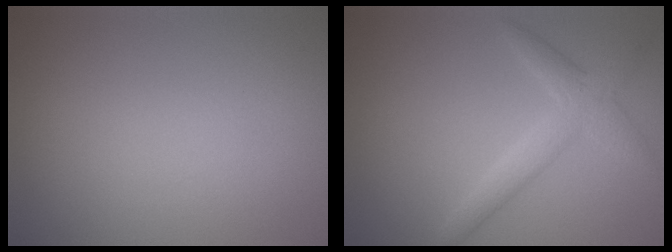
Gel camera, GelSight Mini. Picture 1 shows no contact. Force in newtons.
{"total": 2.8, "press": 2.8, "slide": 0.0}